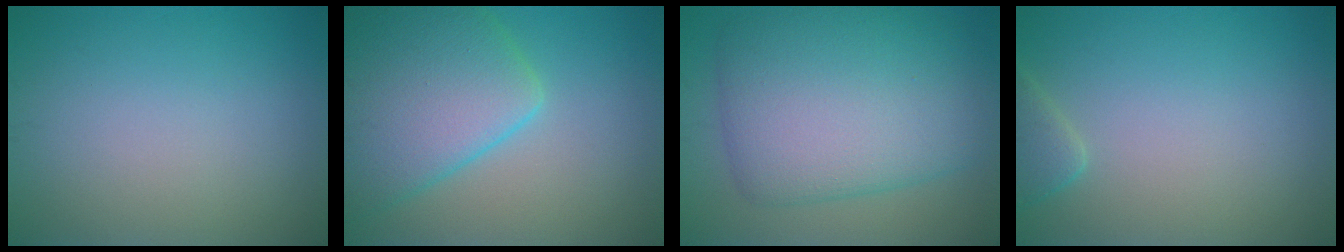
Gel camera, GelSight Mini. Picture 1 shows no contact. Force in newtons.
{"total": 9.3, "press": 9.3, "slide": 0.4}
{"total": 10.4, "press": 10.4, "slide": 0.2}
{"total": 1.8, "press": 1.8, "slide": 0.2}